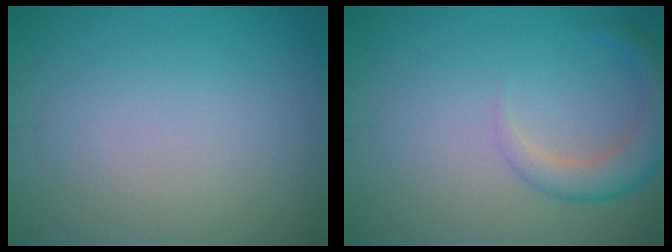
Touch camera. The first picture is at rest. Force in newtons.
{"total": 3.5, "press": 3.5, "slide": 0.3}